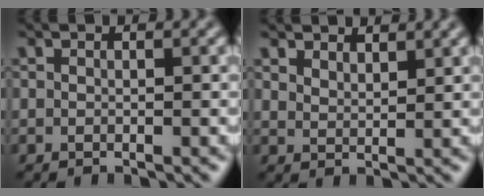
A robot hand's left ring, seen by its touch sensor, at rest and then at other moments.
{"total": 2.8, "force": [2.6, 0.8, 0.8], "torque": [-0.016, 0.002, 0.043]}